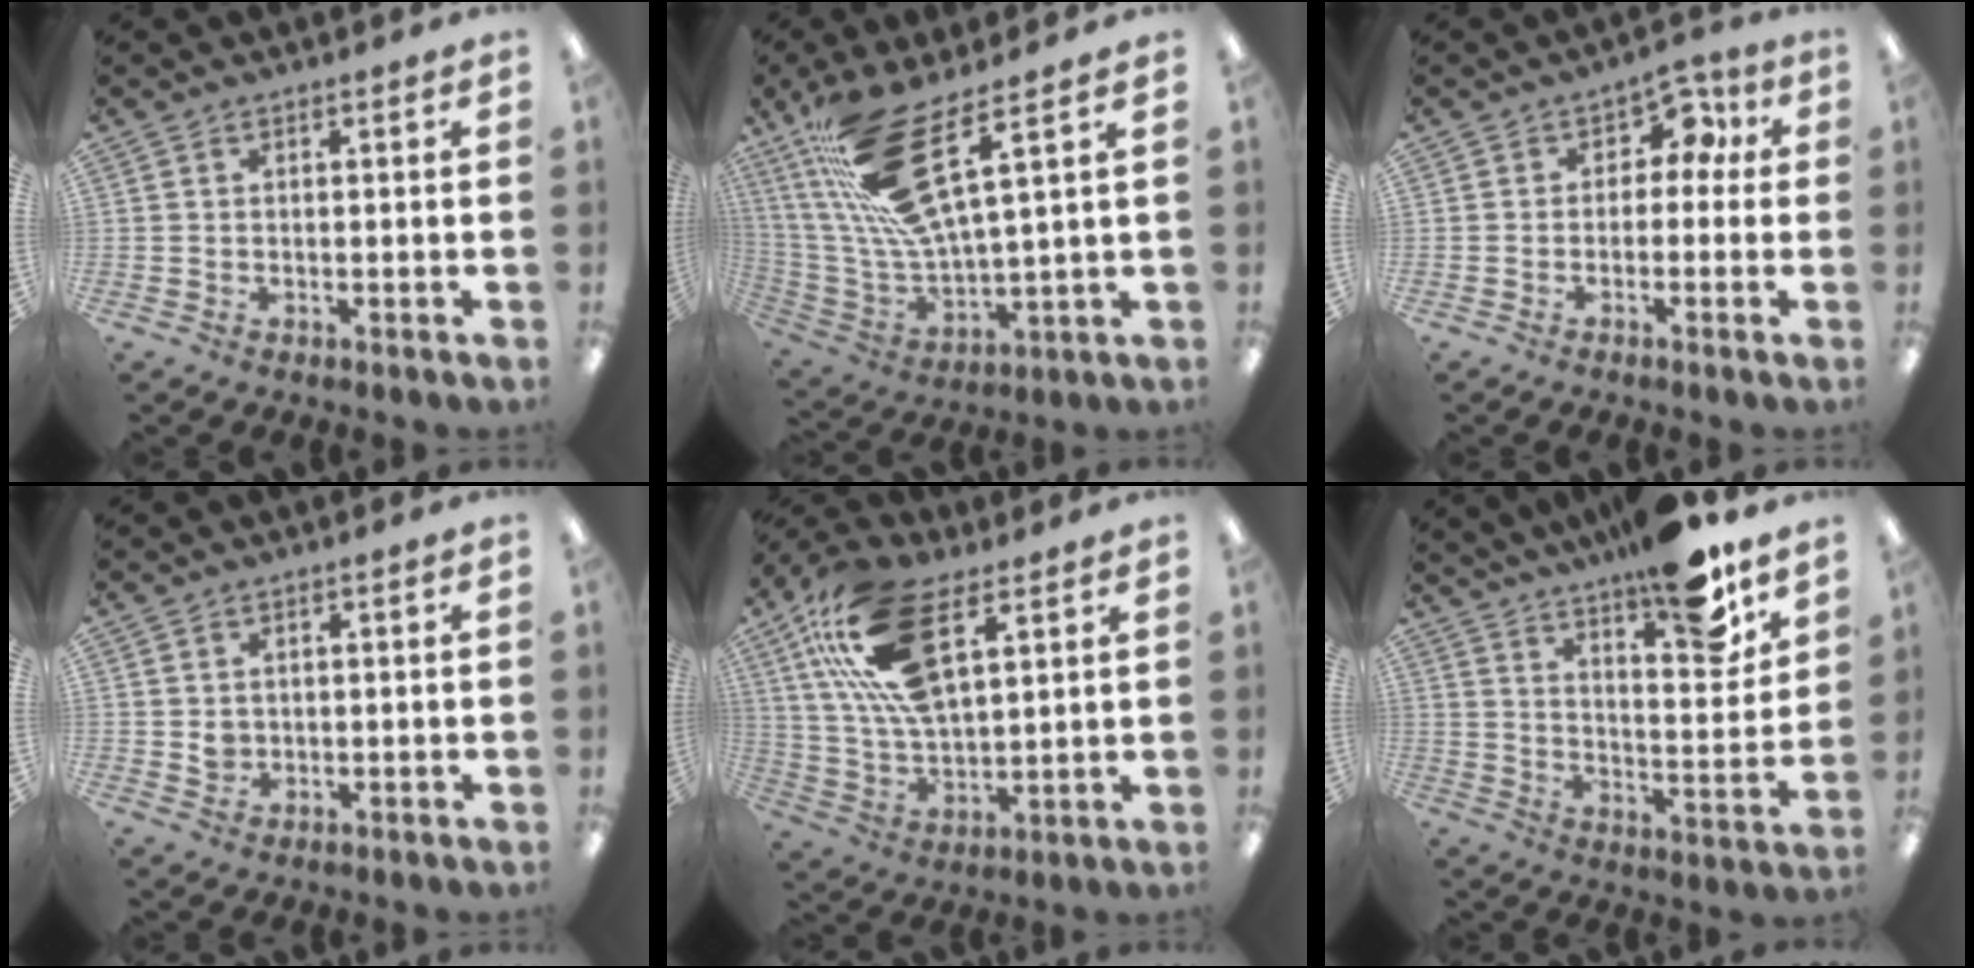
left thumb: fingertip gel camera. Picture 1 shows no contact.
{"total": 18.9, "force": [10.2, 4.9, 15.1], "torque": [-0.313, -0.037, 0.170]}
{"total": 5.7, "force": [1.3, 4.2, 3.6], "torque": [-0.044, -0.002, 0.017]}
{"total": 2.3, "force": [0.5, 2.0, 1.0], "torque": [-0.014, 0.001, 0.006]}
{"total": 20.1, "force": [10.5, 9.4, 14.4], "torque": [-0.300, -0.029, 0.186]}
{"total": 14.3, "force": [11.9, 2.6, 7.5], "torque": [-0.110, -0.087, 0.198]}